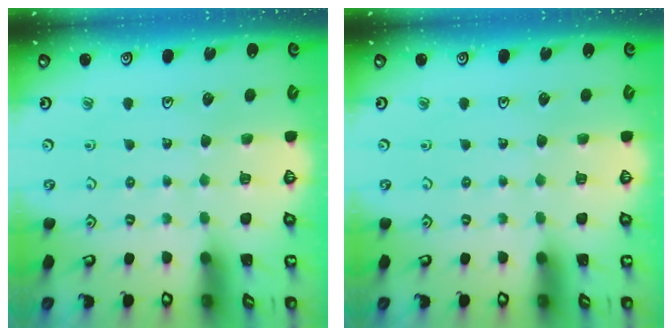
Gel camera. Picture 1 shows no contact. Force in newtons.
{"total": 0.0}